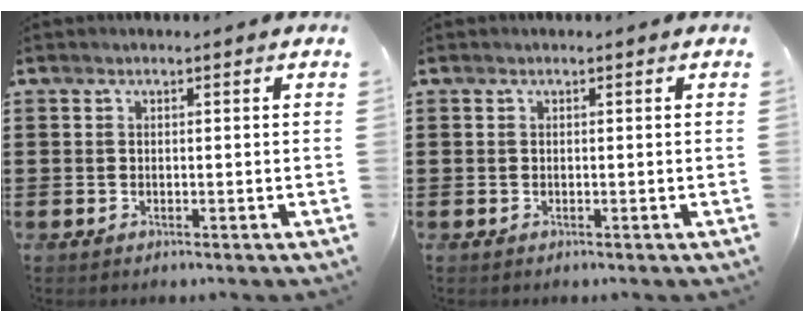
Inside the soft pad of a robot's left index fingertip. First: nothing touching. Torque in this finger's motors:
{"motor_torque": [0.00, 0.00, 0.00, 0.01]}